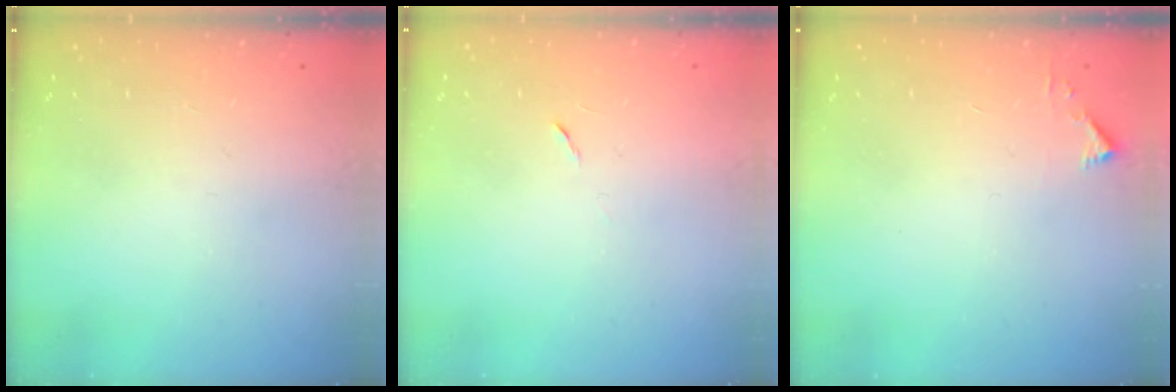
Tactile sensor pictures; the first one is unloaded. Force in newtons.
{"total": 5.2, "press": 4.8, "slide": 2.1}
{"total": 2.3, "press": 2.3, "slide": 0.2}